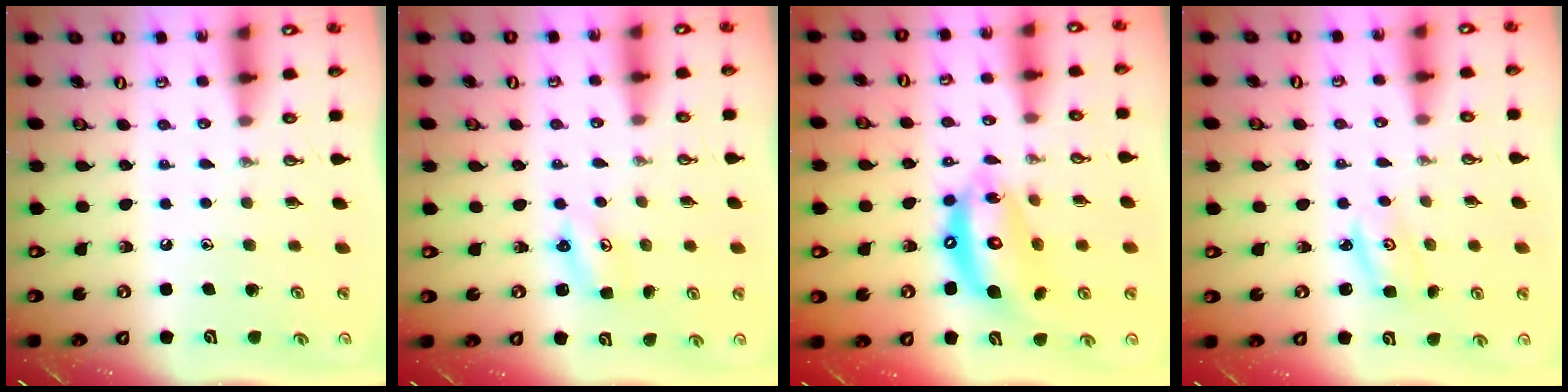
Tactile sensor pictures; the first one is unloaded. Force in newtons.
{"total": 2.8, "press": 2.8, "slide": 0.3}
{"total": 13.5, "press": 13.4, "slide": 1.6}
{"total": 2.2, "press": 2.2, "slide": 0.2}